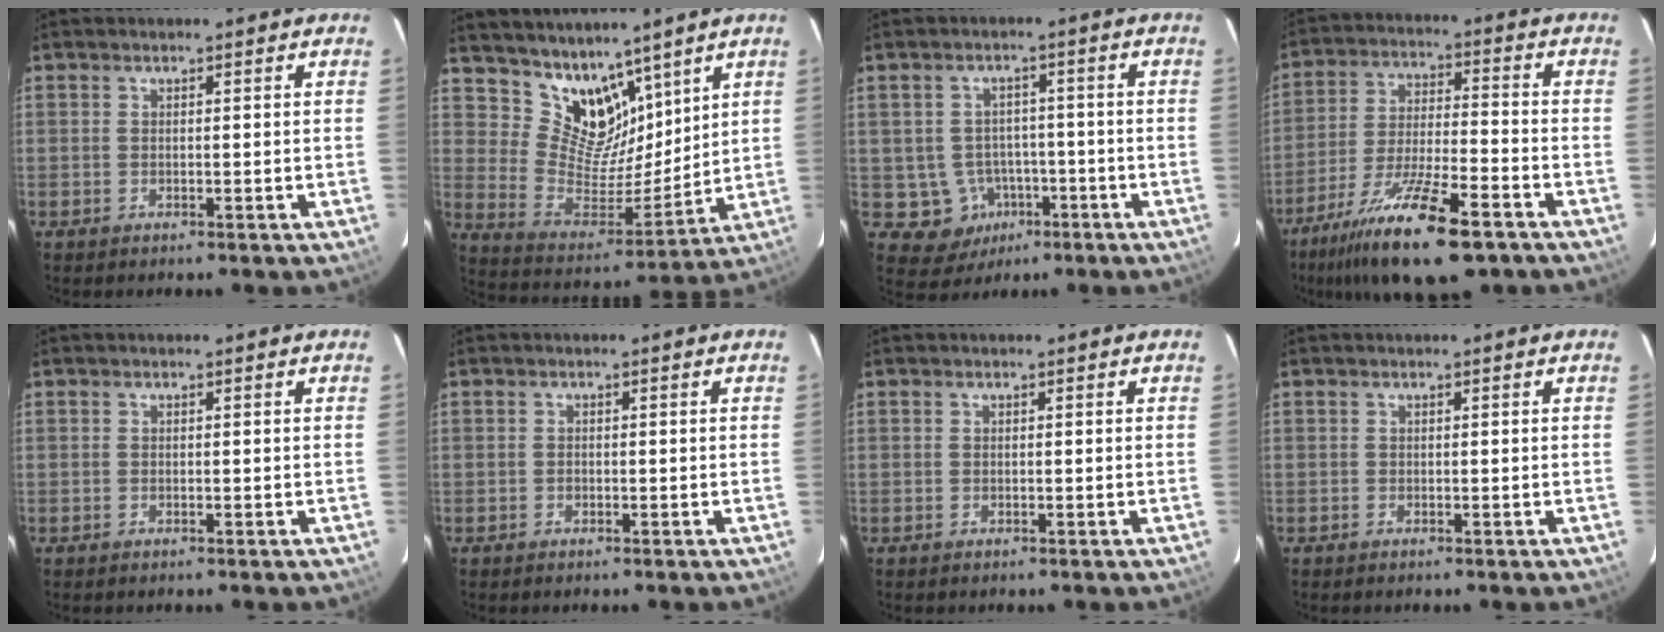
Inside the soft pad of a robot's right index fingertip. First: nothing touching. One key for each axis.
{"total": 12.8, "fx": 9.6, "fy": 7.2, "fz": 4.4, "tx": -0.081, "ty": -0.007, "tz": 0.191}
{"total": 7.4, "fx": -2.7, "fy": 6.8, "fz": 1.2, "tx": -0.042, "ty": 0.023, "tz": -0.019}
{"total": 18.7, "fx": -12.7, "fy": 4.8, "fz": 12.9, "tx": -0.258, "ty": -0.040, "tz": -0.221}
{"total": 0.0}
{"total": 0.5, "fx": -0.2, "fy": 0.4, "fz": 0.2, "tx": -0.003, "ty": 0.001, "tz": -0.005}
{"total": 0.0}
{"total": 0.0}